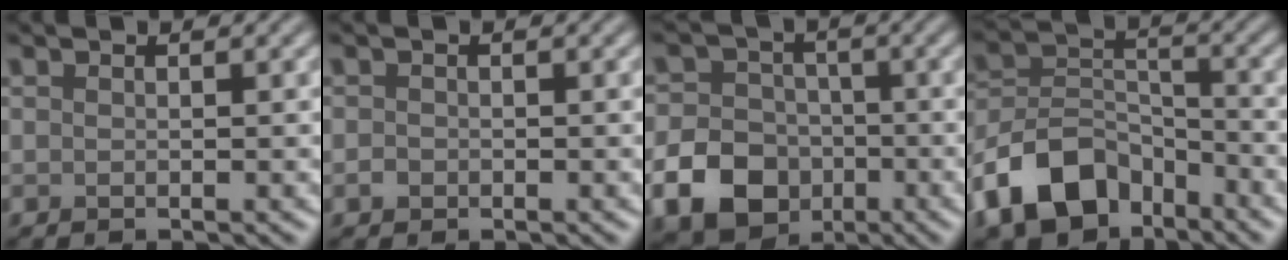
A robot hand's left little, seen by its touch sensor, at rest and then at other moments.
{"total": 0.7, "force": [-0.3, 0.6, 0.2], "torque": [-0.003, -0.001, -0.008]}
{"total": 11.8, "force": [-4.9, 9.9, 4.3], "torque": [-0.074, -0.044, -0.112]}
{"total": 8.6, "force": [-5.4, 5.3, 4.1], "torque": [-0.072, 0.000, -0.117]}